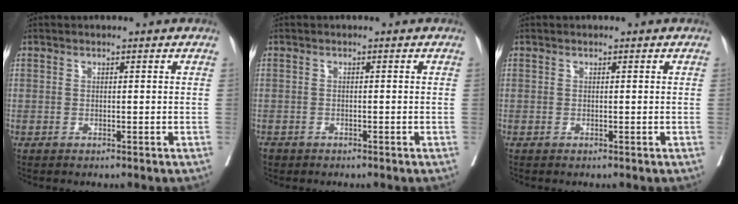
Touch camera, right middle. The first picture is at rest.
{"total": 1.8, "force": [-1.5, 1.0, 0.5], "torque": [-0.017, -0.004, -0.024]}
{"total": 0.0}